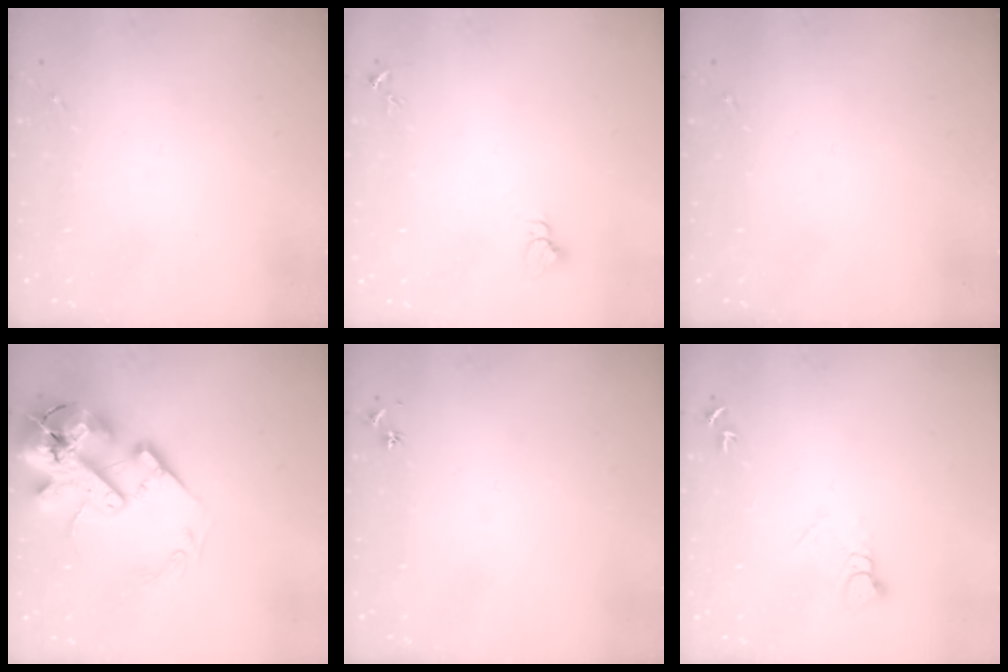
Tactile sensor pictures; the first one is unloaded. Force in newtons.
{"total": 2.7, "press": 2.7, "slide": 0.1}
{"total": 0.0}
{"total": 20.9, "press": 20.6, "slide": 3.4}
{"total": 2.9, "press": 2.8, "slide": 0.3}
{"total": 4.1, "press": 4.1, "slide": 0.3}